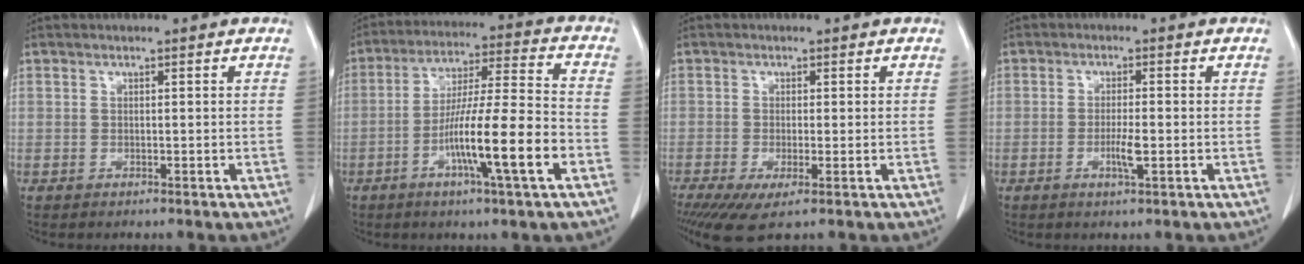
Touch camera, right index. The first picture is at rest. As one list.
[{"total": 14.3, "force": [-5.3, 0.0, 13.3], "torque": [-0.229, -0.002, -0.092]}, {"total": 5.9, "force": [-3.1, 1.4, 4.9], "torque": [-0.083, -0.019, -0.054]}, {"total": 3.2, "force": [-0.9, 0.2, 3.0], "torque": [-0.056, -0.001, -0.015]}]